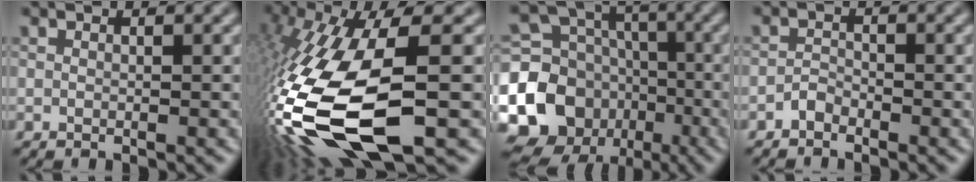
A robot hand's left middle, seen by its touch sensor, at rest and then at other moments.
{"total": 15.8, "force": [-4.6, 4.9, 14.3], "torque": [-0.320, -0.026, -0.075]}
{"total": 13.2, "force": [-4.0, 11.5, 5.1], "torque": [-0.133, -0.009, -0.093]}
{"total": 1.1, "force": [-0.9, 0.5, 0.2], "torque": [-0.005, 0.007, -0.022]}